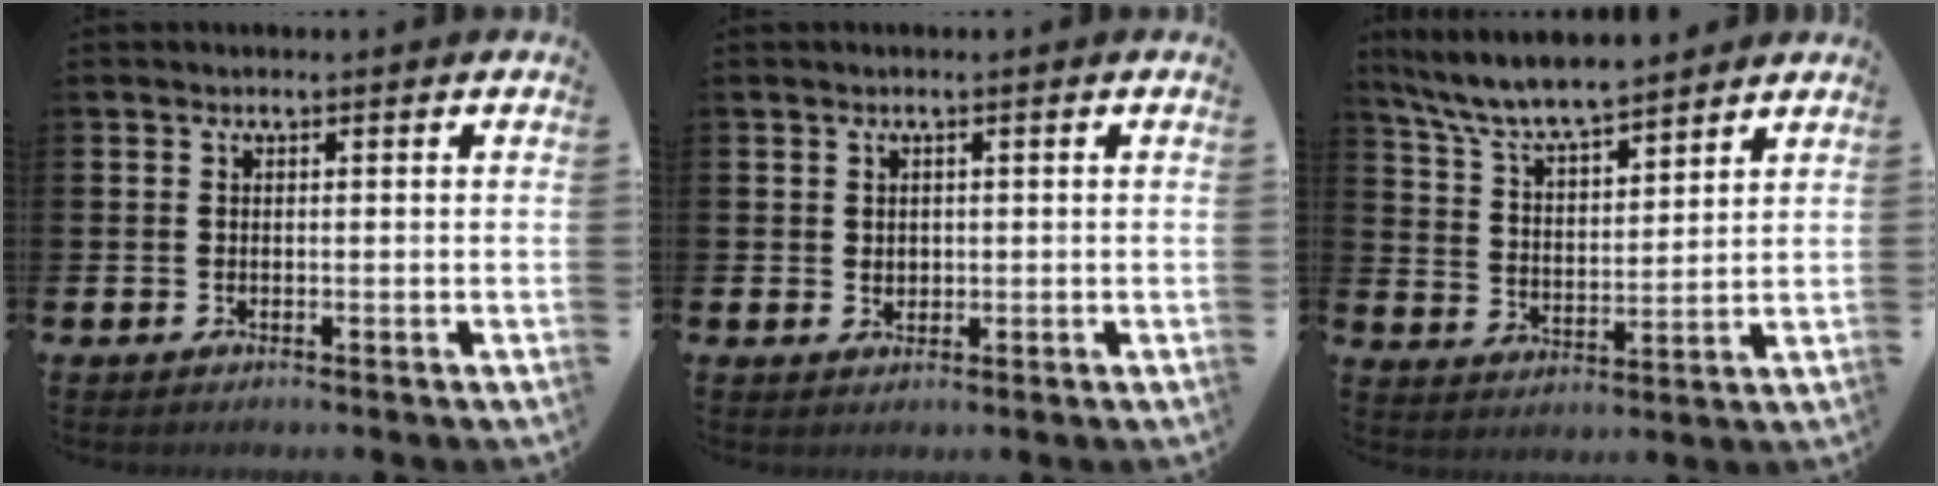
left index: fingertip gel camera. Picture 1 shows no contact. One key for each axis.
{"total": 1.3, "fx": 0.8, "fy": 1.0, "fz": 0.3, "tx": 0.002, "ty": 0.003, "tz": 0.012}
{"total": 7.6, "fx": 7.1, "fy": 1.0, "fz": 2.3, "tx": -0.078, "ty": -0.040, "tz": 0.127}